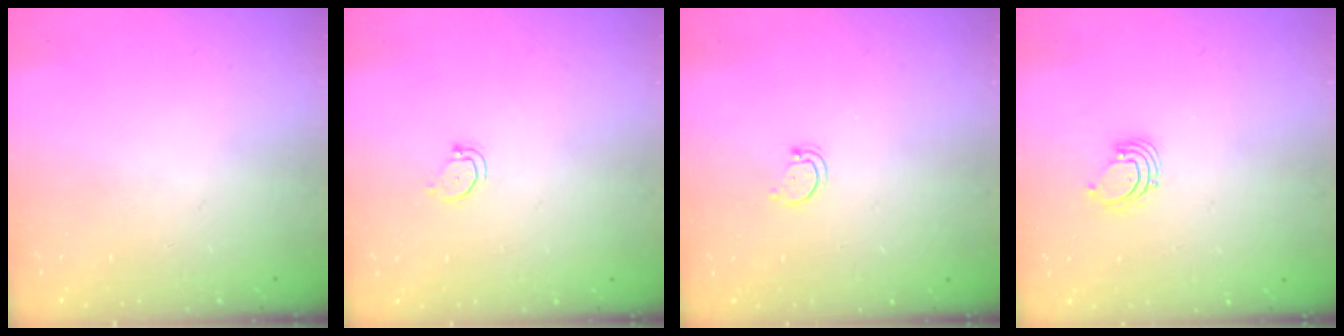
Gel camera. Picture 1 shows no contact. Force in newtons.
{"total": 2.5, "press": 2.5, "slide": 0.3}
{"total": 2.8, "press": 2.7, "slide": 0.3}
{"total": 1.6, "press": 1.6, "slide": 0.1}